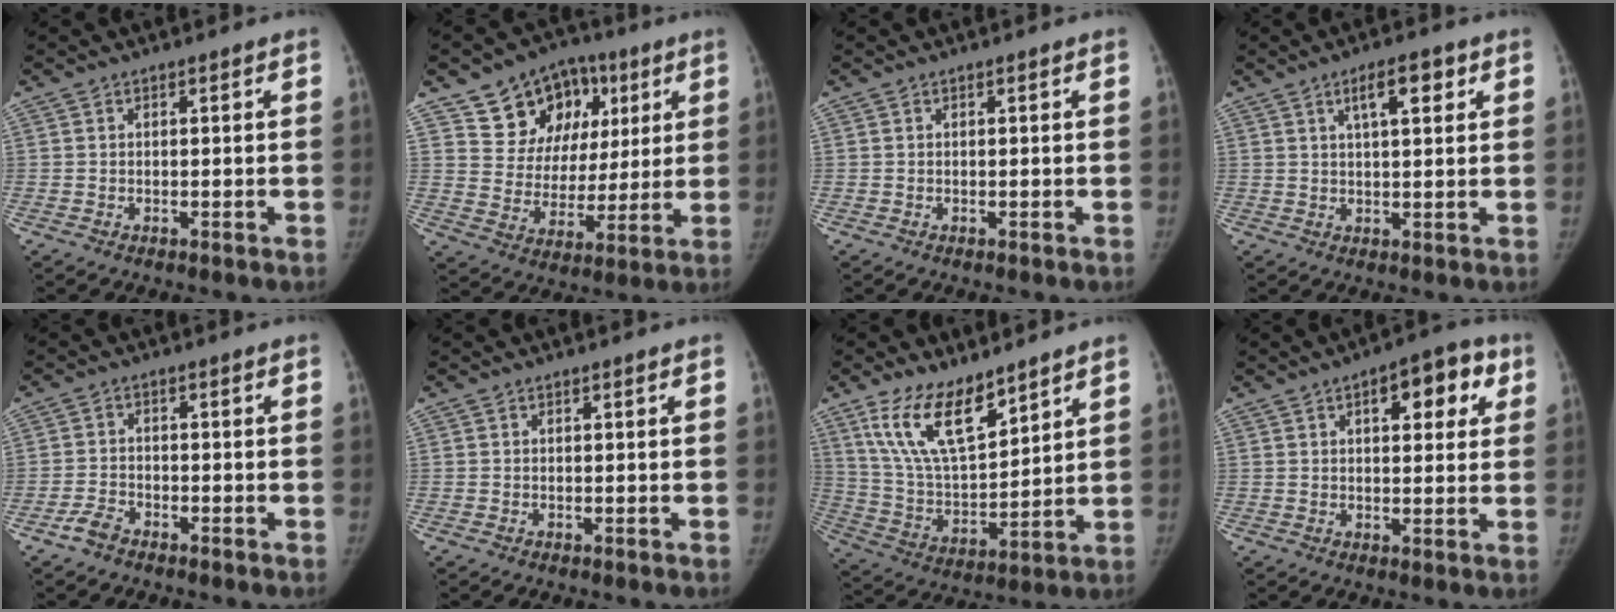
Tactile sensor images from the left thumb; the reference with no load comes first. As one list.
[{"total": 16.3, "force": [7.6, 12.5, 7.2], "torque": [-0.063, -0.003, 0.130]}, {"total": 0.0}, {"total": 5.9, "force": [2.7, 2.0, 4.8], "torque": [-0.067, -0.003, 0.041]}, {"total": 3.1, "force": [-2.5, 1.4, 1.2], "torque": [-0.028, 0.013, -0.048]}, {"total": 0.0}, {"total": 14.8, "force": [9.9, 6.1, 9.2], "torque": [-0.141, -0.055, 0.202]}, {"total": 10.1, "force": [4.1, 5.0, 7.8], "torque": [-0.062, 0.005, 0.047]}]